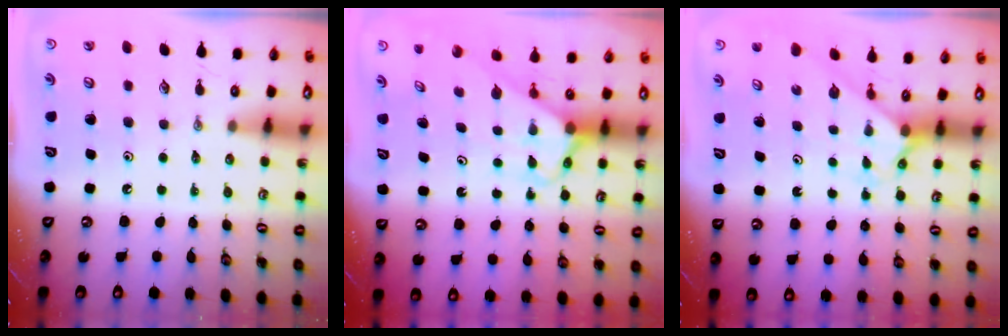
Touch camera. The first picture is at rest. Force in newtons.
{"total": 2.9, "press": 2.9, "slide": 0.2}
{"total": 2.2, "press": 2.2, "slide": 0.3}